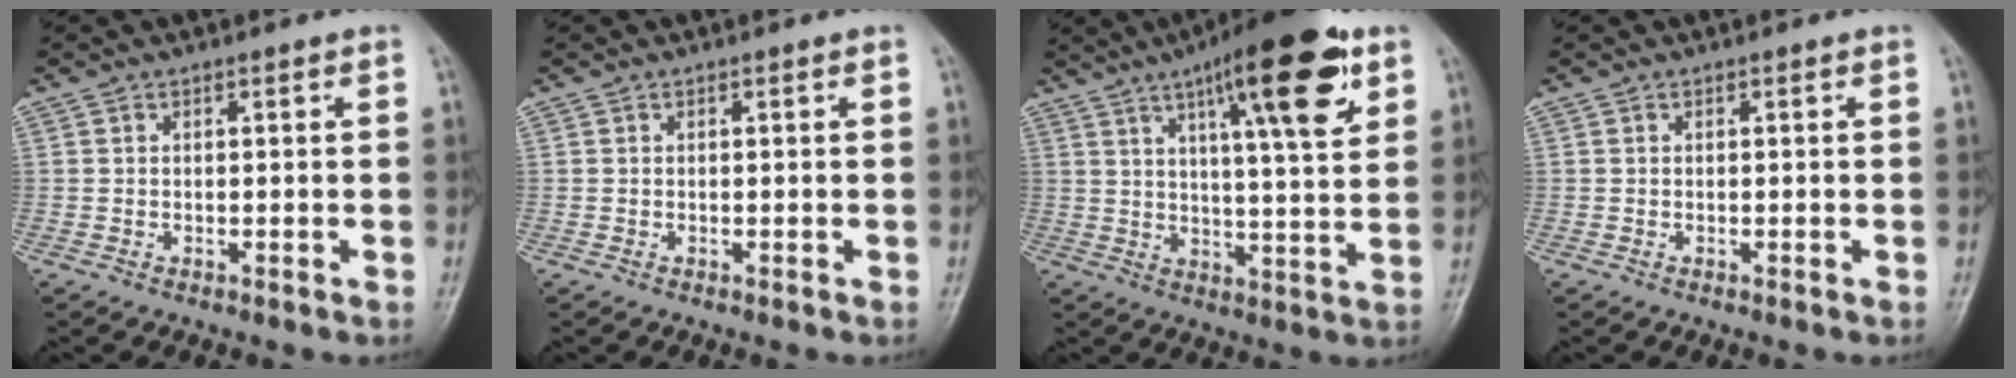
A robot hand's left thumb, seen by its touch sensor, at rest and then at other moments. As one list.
[{"total": 0.0}, {"total": 17.9, "force": [8.9, 4.4, 14.9], "torque": [-0.202, -0.025, 0.129]}, {"total": 0.0}]